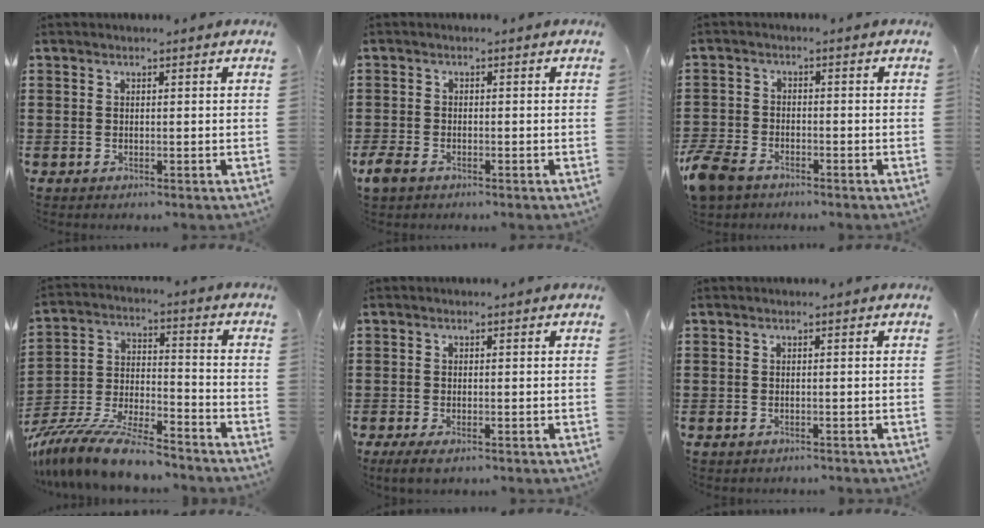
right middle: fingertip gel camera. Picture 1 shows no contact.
{"total": 2.2, "force": [-1.5, 1.3, 0.9], "torque": [-0.040, -0.007, -0.037]}
{"total": 4.4, "force": [-3.6, 2.0, 1.4], "torque": [-0.059, -0.003, -0.083]}
{"total": 10.7, "force": [-9.7, 1.0, 4.3], "torque": [-0.089, 0.015, -0.195]}
{"total": 1.4, "force": [-0.9, 0.3, 1.0], "torque": [-0.024, -0.007, -0.018]}
{"total": 0.5, "force": [-0.5, 0.1, 0.0], "torque": [-0.003, -0.001, -0.012]}